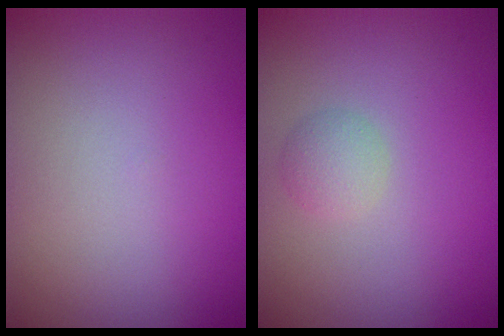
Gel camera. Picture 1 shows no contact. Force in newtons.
{"total": 1.4, "press": 1.4, "slide": 0.1}